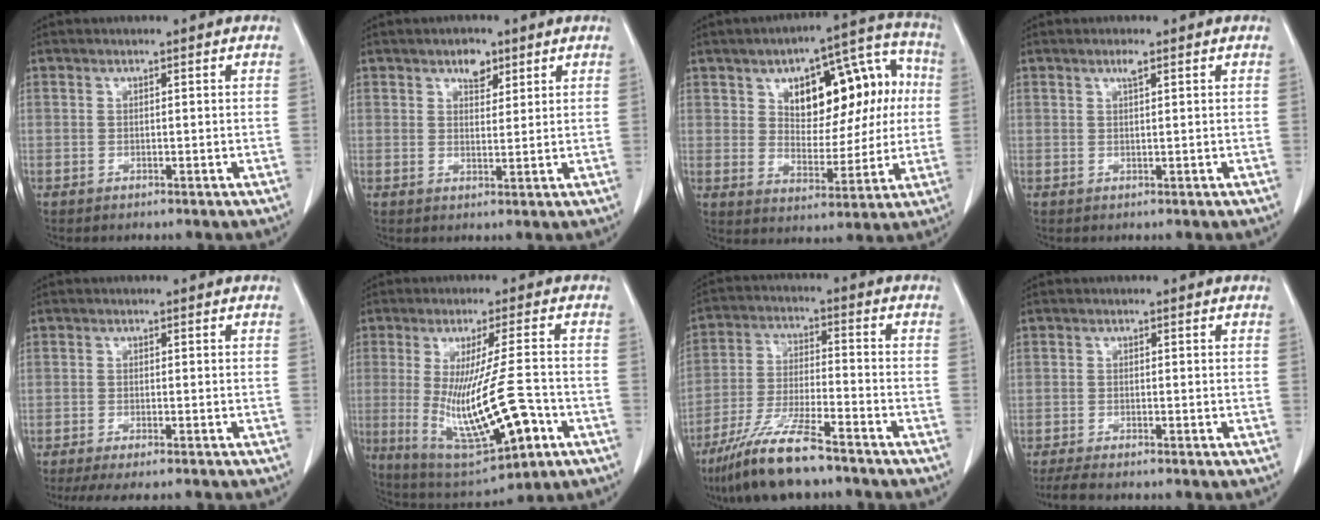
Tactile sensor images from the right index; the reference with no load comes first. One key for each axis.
{"total": 3.1, "fx": 2.0, "fy": 1.7, "fz": 1.6, "tx": -0.025, "ty": 0.002, "tz": 0.033}
{"total": 16.2, "fx": 3.9, "fy": 8.6, "fz": 13.1, "tx": -0.170, "ty": 0.048, "tz": 0.066}
{"total": 1.2, "fx": 0.7, "fy": 0.1, "fz": 1.0, "tx": -0.019, "ty": 0.002, "tz": 0.013}
{"total": 8.4, "fx": -7.4, "fy": 0.8, "fz": 3.9, "tx": -0.048, "ty": -0.017, "tz": -0.106}
{"total": 15.8, "fx": -3.9, "fy": 2.4, "fz": 15.1, "tx": -0.275, "ty": -0.029, "tz": -0.046}
{"total": 11.9, "fx": -9.0, "fy": 1.4, "fz": 7.6, "tx": -0.153, "ty": -0.028, "tz": -0.166}
{"total": 4.4, "fx": -3.8, "fy": 0.4, "fz": 2.3, "tx": -0.038, "ty": -0.012, "tz": -0.061}